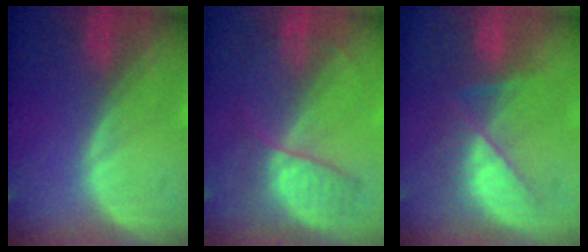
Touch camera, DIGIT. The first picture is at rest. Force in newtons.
{"total": 7.2, "press": 6.0, "slide": 3.9}
{"total": 8.0, "press": 7.1, "slide": 3.6}